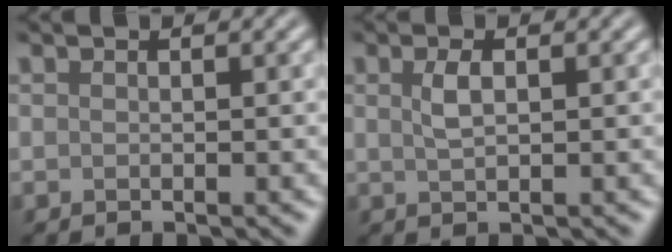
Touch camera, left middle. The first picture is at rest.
{"total": 1.7, "force": [0.5, 0.7, 1.5], "torque": [-0.034, 0.001, 0.012]}